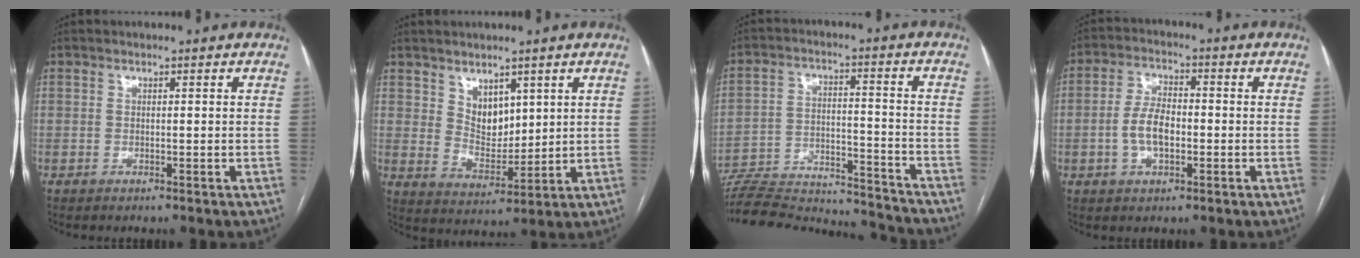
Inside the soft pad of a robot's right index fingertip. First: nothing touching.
{"total": 5.8, "force": [3.1, 3.5, 3.4], "torque": [-0.061, -0.003, 0.067]}
{"total": 23.4, "force": [-22.2, 3.0, 6.7], "torque": [-0.130, -0.003, -0.324]}
{"total": 6.2, "force": [-1.2, 3.0, 5.3], "torque": [-0.114, 0.012, -0.020]}